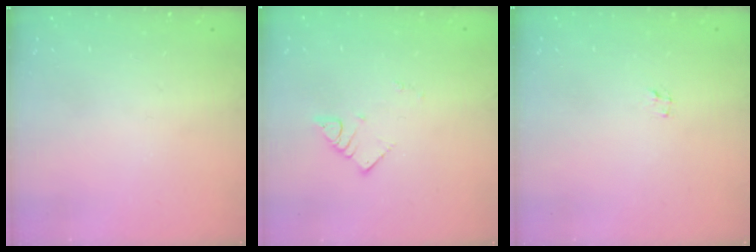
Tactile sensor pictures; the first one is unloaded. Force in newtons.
{"total": 2.7, "press": 2.7, "slide": 0.1}
{"total": 1.2, "press": 1.2, "slide": 0.1}